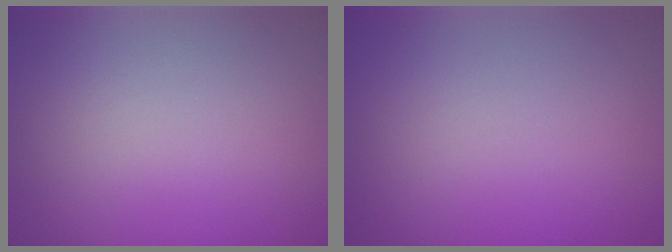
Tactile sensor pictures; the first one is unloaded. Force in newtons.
{"total": 0.0}